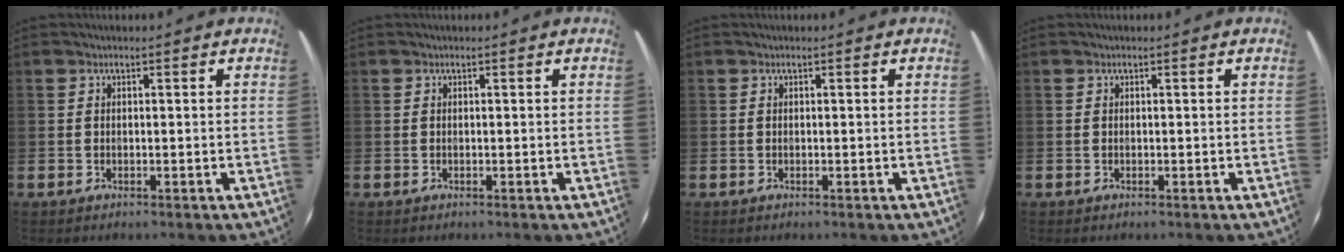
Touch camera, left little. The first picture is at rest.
{"total": 0.0}
{"total": 0.0}
{"total": 0.0}